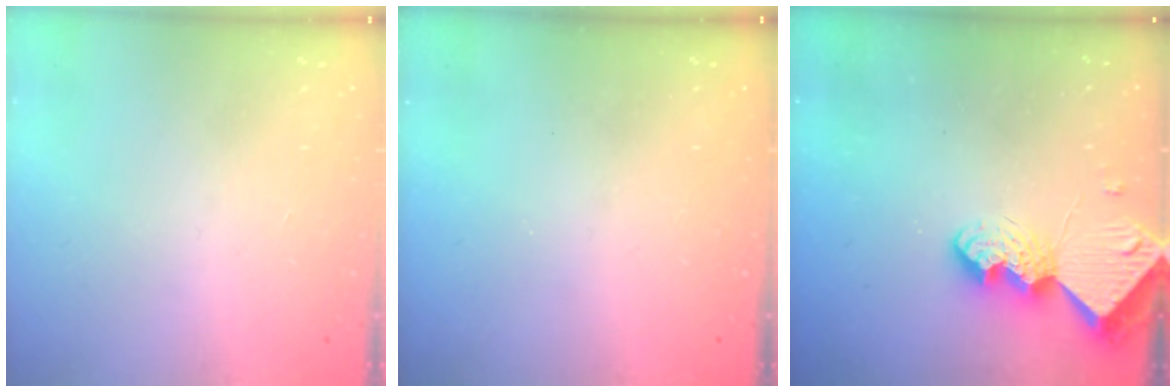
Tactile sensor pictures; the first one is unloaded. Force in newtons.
{"total": 0.0}
{"total": 10.1, "press": 10.1, "slide": 1.0}